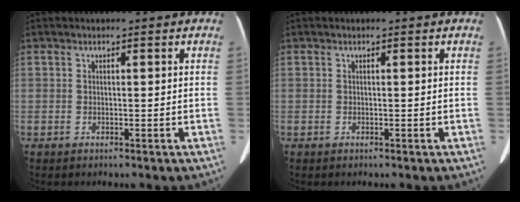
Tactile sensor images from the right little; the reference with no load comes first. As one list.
[{"total": 0.0}]